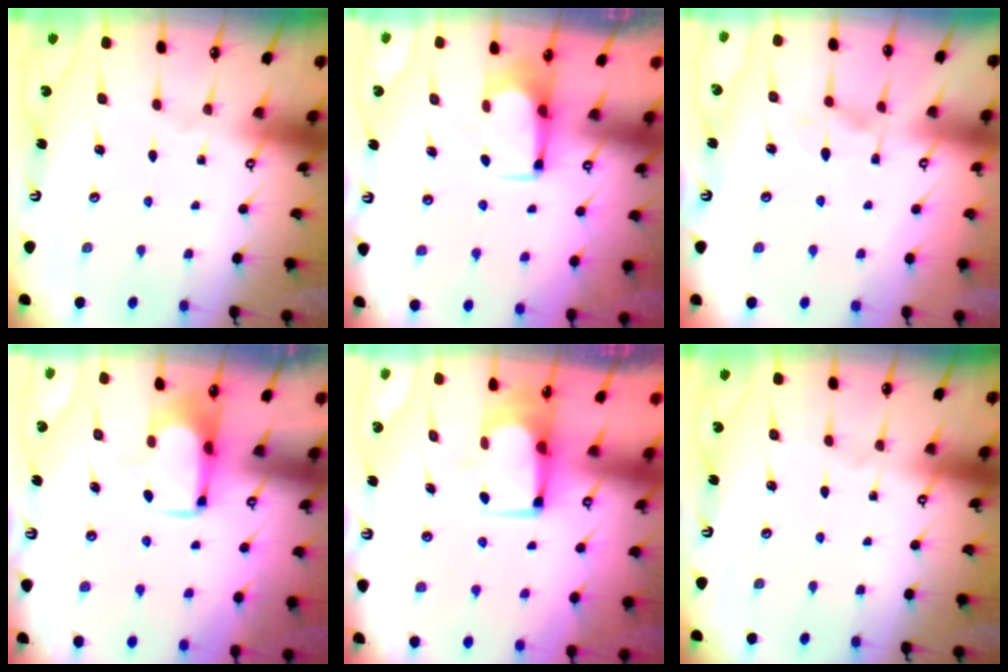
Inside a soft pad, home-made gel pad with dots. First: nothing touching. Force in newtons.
{"total": 2.6, "press": 2.6, "slide": 0.4}
{"total": 0.7, "press": 0.3, "slide": 0.7}
{"total": 2.0, "press": 2.0, "slide": 0.4}
{"total": 2.9, "press": 2.9, "slide": 0.2}
{"total": 0.0}